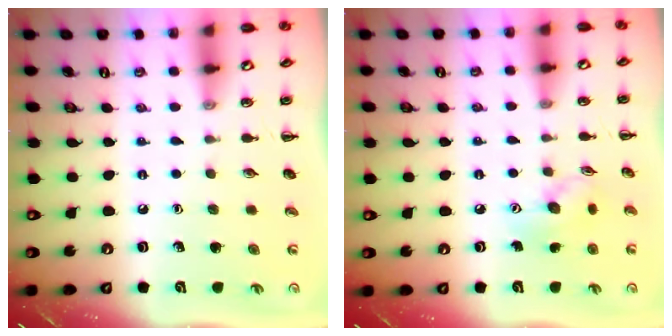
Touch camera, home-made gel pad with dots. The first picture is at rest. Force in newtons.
{"total": 7.4, "press": 7.4, "slide": 0.4}